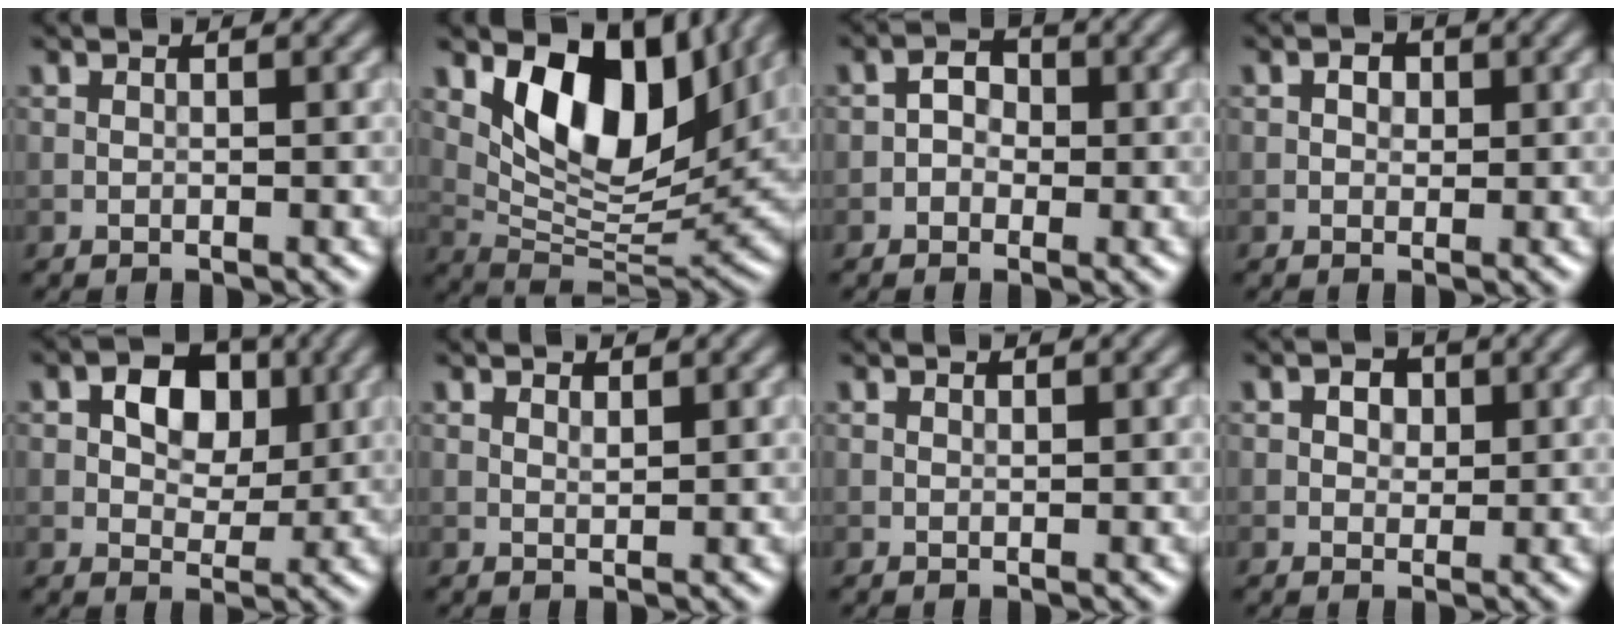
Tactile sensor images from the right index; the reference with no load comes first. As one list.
[{"total": 10.8, "force": [4.4, 6.0, 7.8], "torque": [-0.121, -0.016, 0.078]}, {"total": 1.8, "force": [-0.5, 1.5, 0.9], "torque": [-0.007, 0.005, -0.016]}, {"total": 1.4, "force": [0.4, 1.0, 0.8], "torque": [-0.008, -0.001, 0.001]}, {"total": 5.2, "force": [1.1, 3.6, 3.5], "torque": [-0.050, 0.003, 0.008]}, {"total": 0.8, "force": [0.6, 0.2, 0.4], "torque": [-0.009, -0.002, 0.013]}, {"total": 0.0}, {"total": 2.2, "force": [0.8, 1.5, 1.3], "torque": [-0.014, 0.001, 0.006]}]